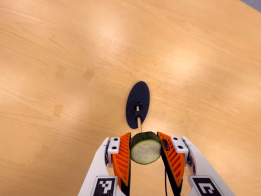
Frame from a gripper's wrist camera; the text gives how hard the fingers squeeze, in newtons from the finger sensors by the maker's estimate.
{"total": 11.5, "left": 10.5, "right": 12.5}